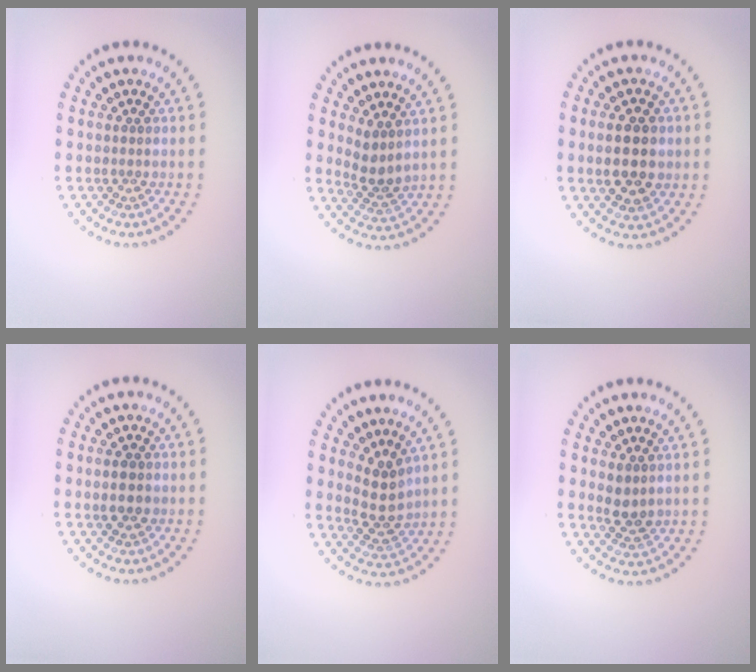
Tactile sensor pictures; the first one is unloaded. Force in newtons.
{"total": 2.5, "press": 1.9, "slide": 1.6}
{"total": 4.9, "press": 4.9, "slide": 0.3}
{"total": 2.5, "press": 2.5, "slide": 0.2}
{"total": 3.0, "press": 2.6, "slide": 1.5}
{"total": 2.3, "press": 2.1, "slide": 0.9}